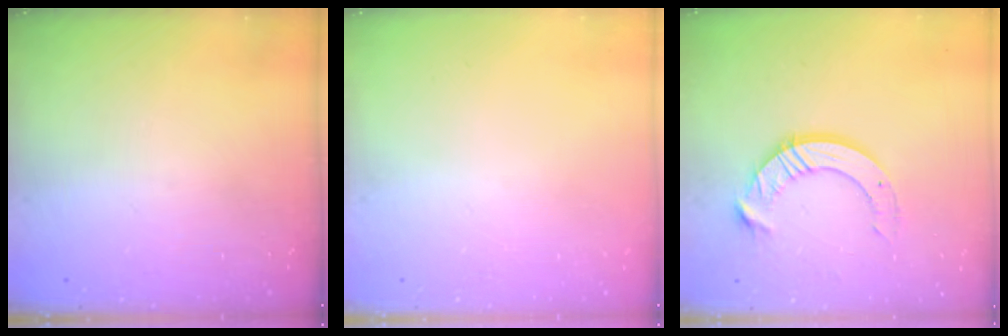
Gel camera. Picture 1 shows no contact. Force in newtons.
{"total": 0.0}
{"total": 10.1, "press": 10.1, "slide": 0.9}